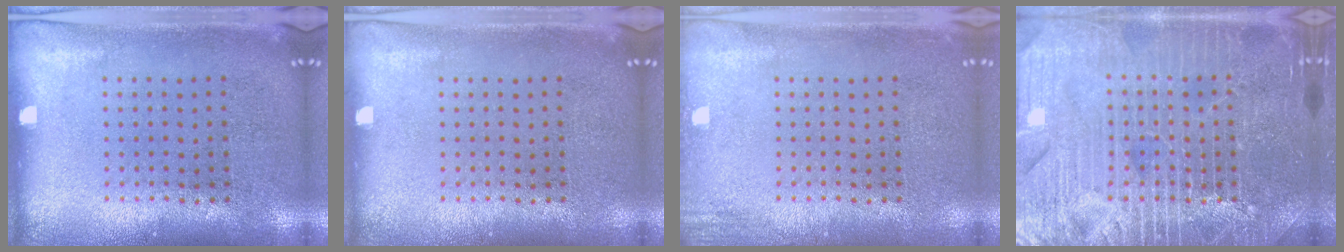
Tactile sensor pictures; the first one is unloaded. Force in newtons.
{"total": 0.0}
{"total": 1.2, "press": 1.2, "slide": 0.1}
{"total": 7.1, "press": 7.1, "slide": 1.0}